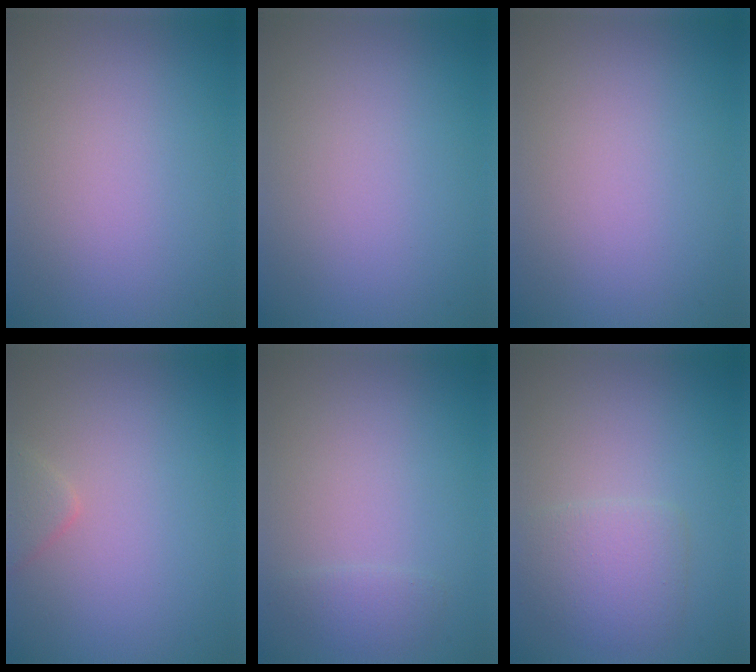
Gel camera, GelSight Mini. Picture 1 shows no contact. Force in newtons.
{"total": 0.0}
{"total": 0.0}
{"total": 1.3, "press": 1.3, "slide": 0.1}
{"total": 1.1, "press": 1.1, "slide": 0.0}
{"total": 3.1, "press": 3.1, "slide": 0.3}